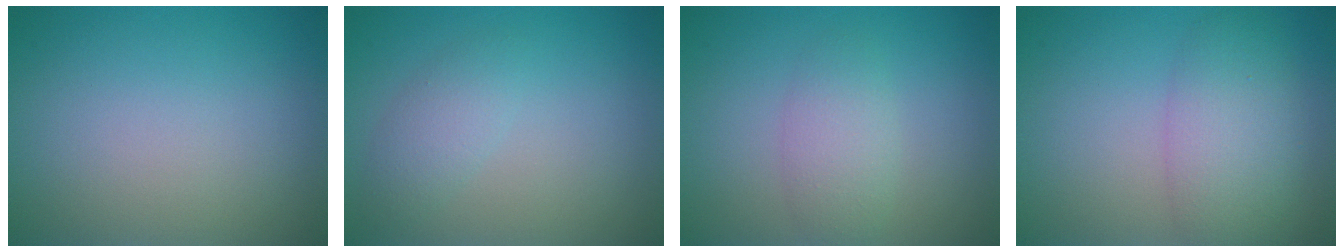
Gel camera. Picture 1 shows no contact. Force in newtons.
{"total": 2.0, "press": 2.0, "slide": 0.1}
{"total": 2.5, "press": 2.5, "slide": 0.2}
{"total": 4.8, "press": 4.8, "slide": 0.3}